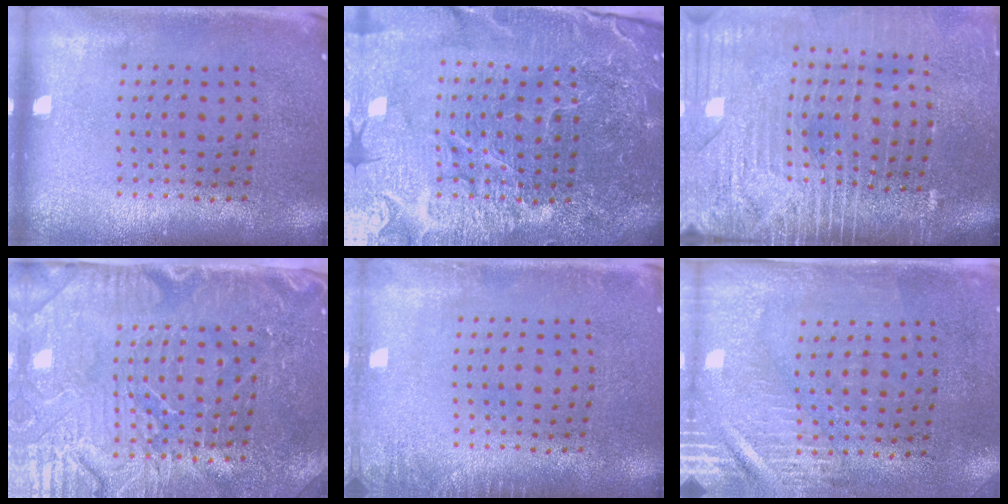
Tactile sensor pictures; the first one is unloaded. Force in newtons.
{"total": 6.2, "press": 5.5, "slide": 2.9}
{"total": 4.5, "press": 3.9, "slide": 2.3}
{"total": 5.0, "press": 4.5, "slide": 2.2}
{"total": 1.4, "press": 1.3, "slide": 0.2}
{"total": 2.9, "press": 2.5, "slide": 1.5}